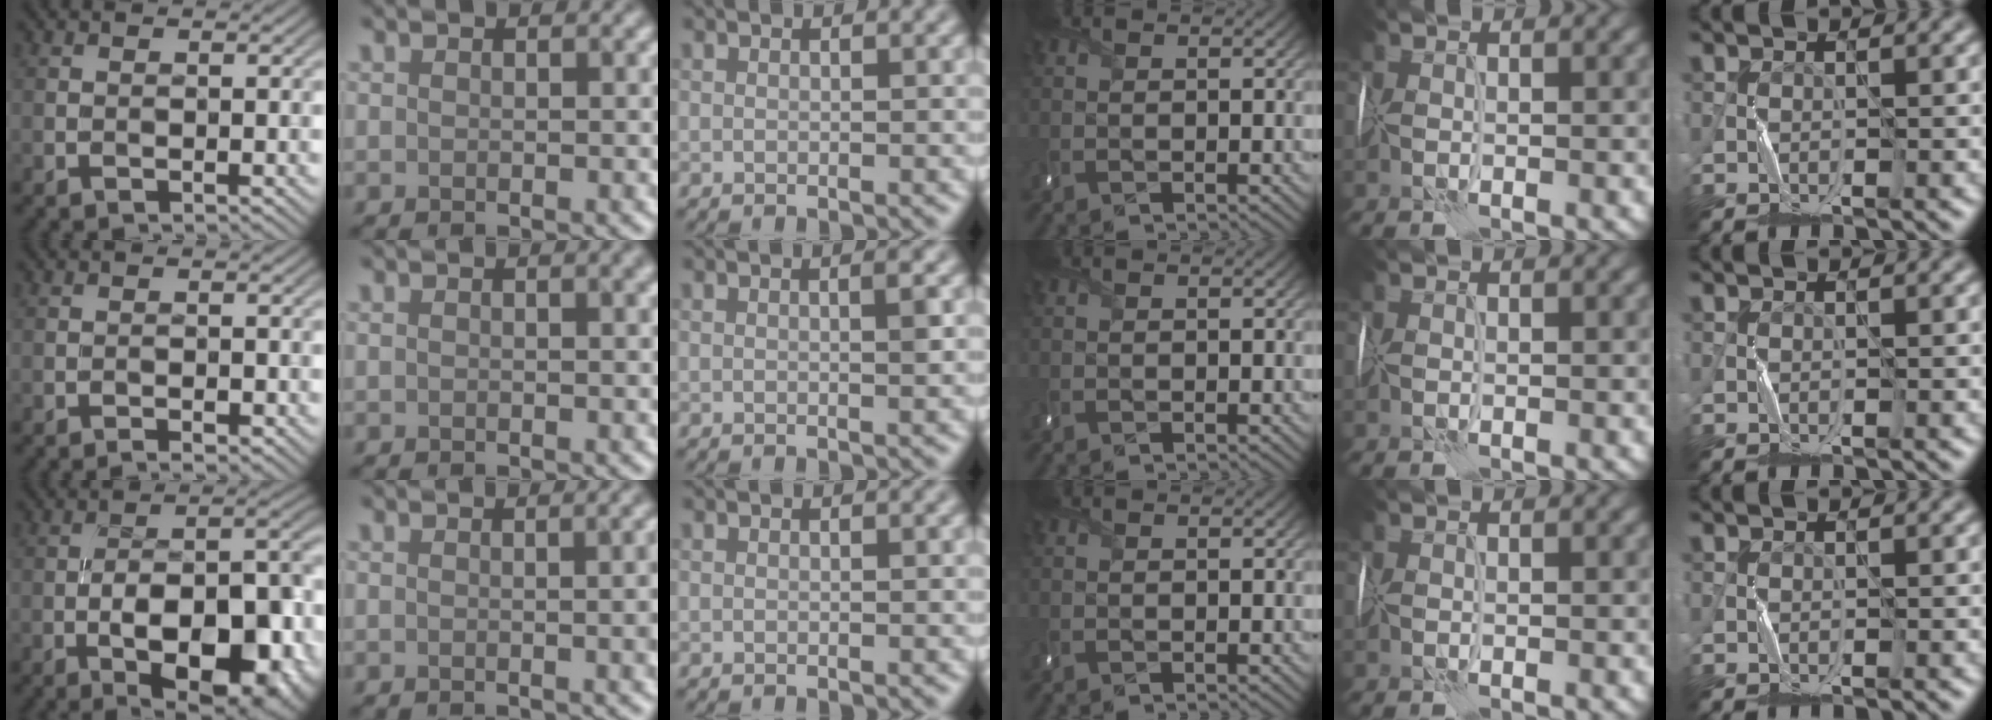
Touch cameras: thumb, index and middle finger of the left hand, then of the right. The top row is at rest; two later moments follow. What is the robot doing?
{"motion": "wrap", "object": "sponge"}